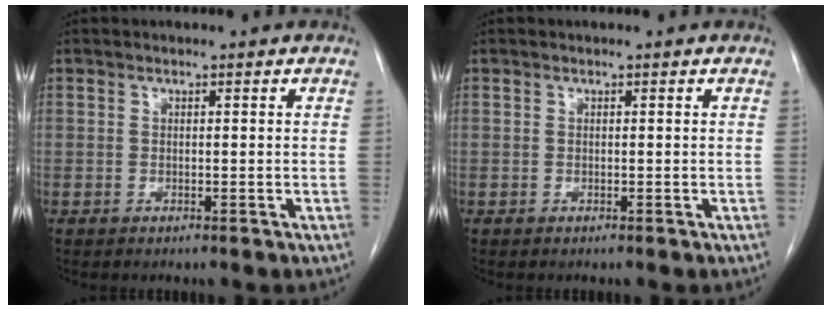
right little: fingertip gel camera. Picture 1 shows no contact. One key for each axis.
{"total": 0.0}